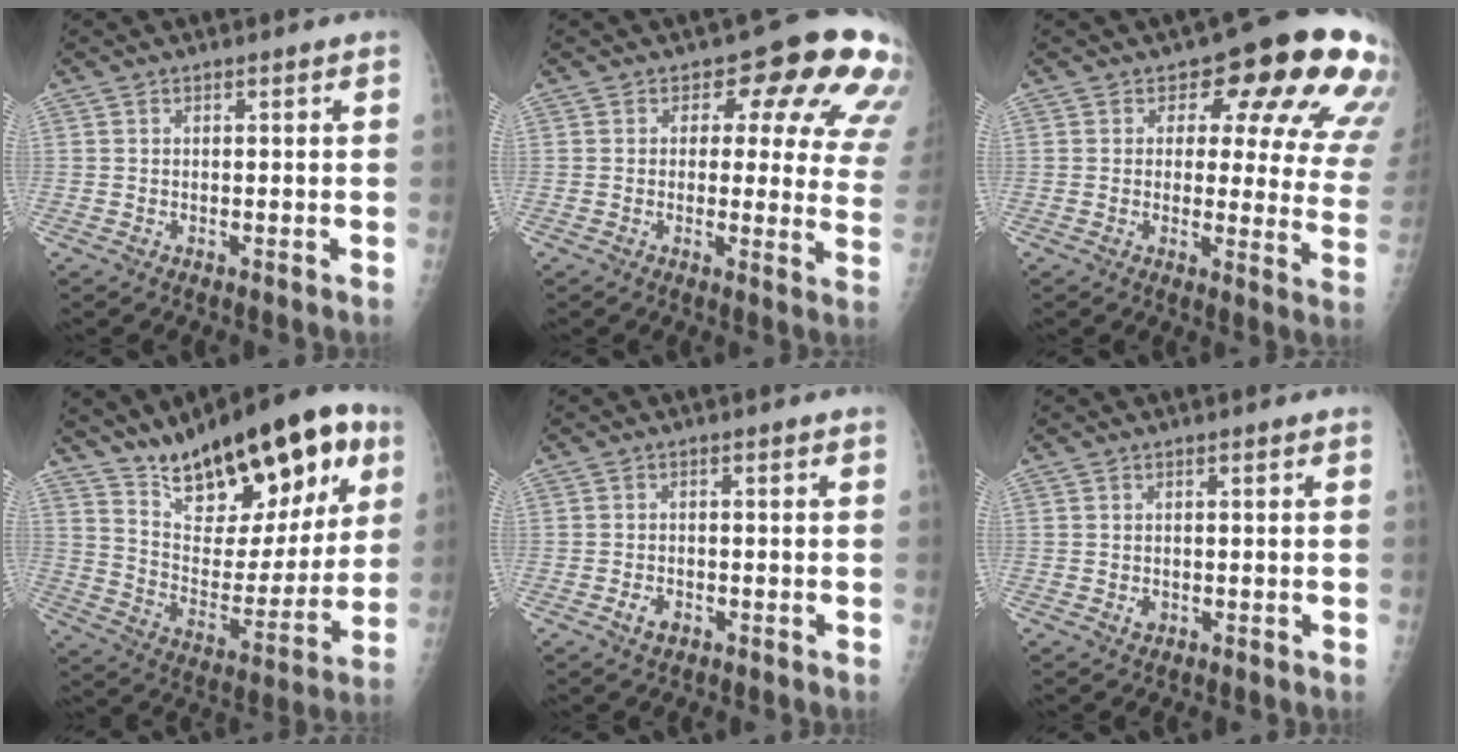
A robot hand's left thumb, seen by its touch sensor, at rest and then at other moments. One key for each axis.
{"total": 15.2, "fx": 7.4, "fy": 7.5, "fz": 10.9, "tx": -0.076, "ty": -0.033, "tz": 0.062}
{"total": 17.6, "fx": 8.8, "fy": 8.1, "fz": 12.9, "tx": -0.106, "ty": -0.042, "tz": 0.086}
{"total": 26.2, "fx": 15.3, "fy": 10.8, "fz": 18.4, "tx": -0.232, "ty": -0.045, "tz": 0.247}
{"total": 2.3, "fx": -1.1, "fy": 1.4, "fz": 1.4, "tx": -0.023, "ty": 0.008, "tz": -0.016}
{"total": 1.2, "fx": -0.2, "fy": 0.9, "fz": 0.8, "tx": -0.008, "ty": 0.003, "tz": 0.000}